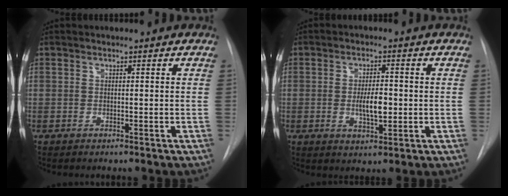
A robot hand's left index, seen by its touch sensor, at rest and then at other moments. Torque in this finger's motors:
{"motor_torque": [0.97, 0.11, 0.36, 0.09]}